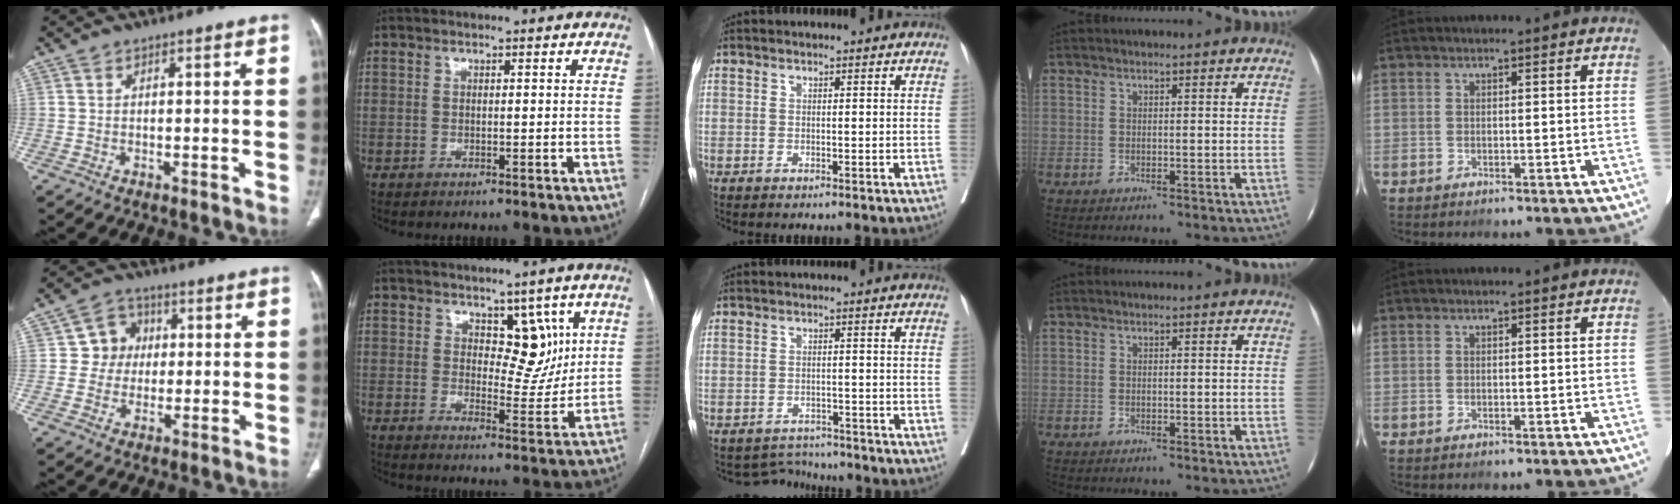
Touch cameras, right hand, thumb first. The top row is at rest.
{"thumb": {"total": 6.5, "force": [0.7, 6.2, 1.7], "torque": [0.014, 0.011, 0.005]}, "index": {"total": 6.7, "force": [3.1, 3.6, 4.7], "torque": [-0.053, -0.001, 0.052]}, "middle": {"total": 3.4, "force": [-3.2, 0.5, -1.2], "torque": [0.019, 0.007, -0.047]}}